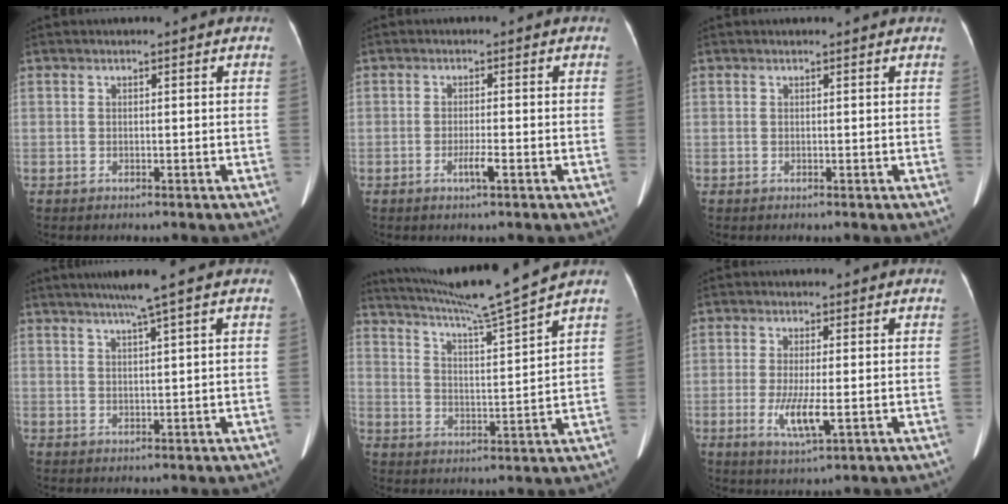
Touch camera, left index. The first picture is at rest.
{"total": 2.1, "force": [-1.0, -0.1, 1.8], "torque": [-0.037, -0.003, -0.019]}
{"total": 1.3, "force": [1.2, 0.0, 0.3], "torque": [-0.011, 0.007, 0.014]}
{"total": 4.4, "force": [3.0, -1.2, 3.0], "torque": [-0.051, 0.009, 0.053]}
{"total": 12.3, "force": [10.9, -2.9, 4.9], "torque": [-0.093, -0.023, 0.182]}
{"total": 5.3, "force": [-1.2, 0.9, 5.1], "torque": [-0.106, -0.013, -0.019]}